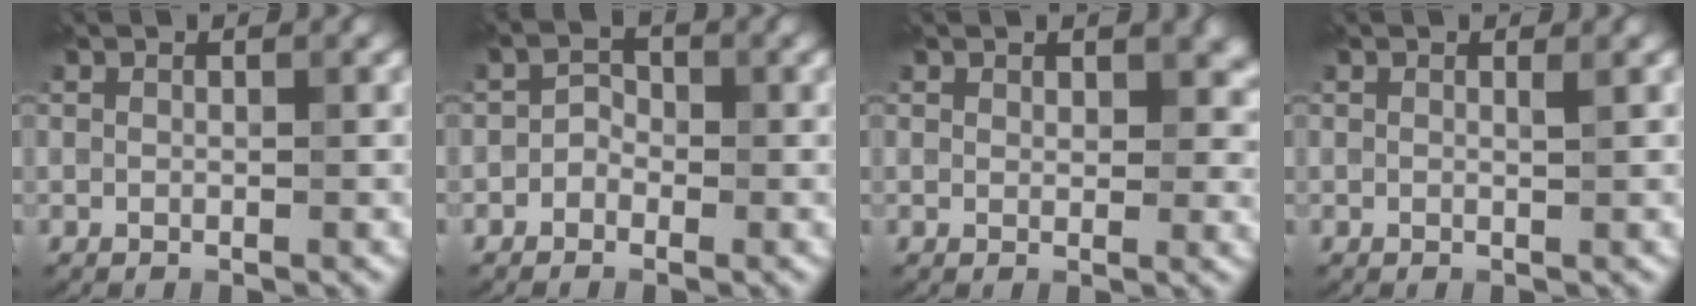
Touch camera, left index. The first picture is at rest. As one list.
[{"total": 1.5, "force": [-0.7, 1.2, 0.5], "torque": [-0.003, 0.009, -0.021]}, {"total": 3.1, "force": [1.3, 2.0, 2.0], "torque": [-0.020, 0.000, 0.015]}, {"total": 0.0}]